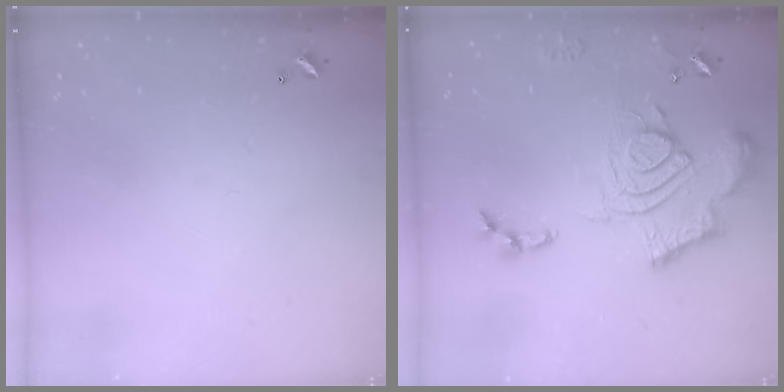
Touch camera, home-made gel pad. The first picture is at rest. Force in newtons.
{"total": 18.1, "press": 18.0, "slide": 1.5}